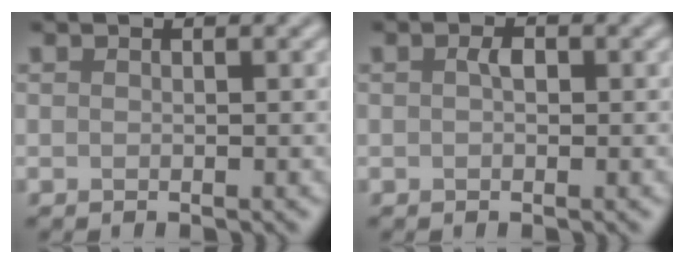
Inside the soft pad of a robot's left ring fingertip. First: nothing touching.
{"total": 1.2, "force": [0.1, 0.7, 0.9], "torque": [-0.016, 0.002, 0.001]}